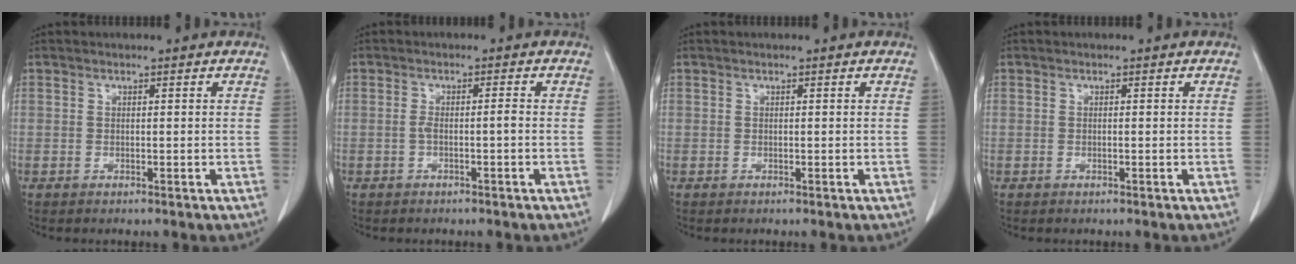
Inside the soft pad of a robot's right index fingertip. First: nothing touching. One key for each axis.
{"total": 1.8, "fx": -0.6, "fy": 0.0, "fz": 1.7, "tx": -0.029, "ty": 0.002, "tz": -0.011}
{"total": 0.0}
{"total": 0.0}